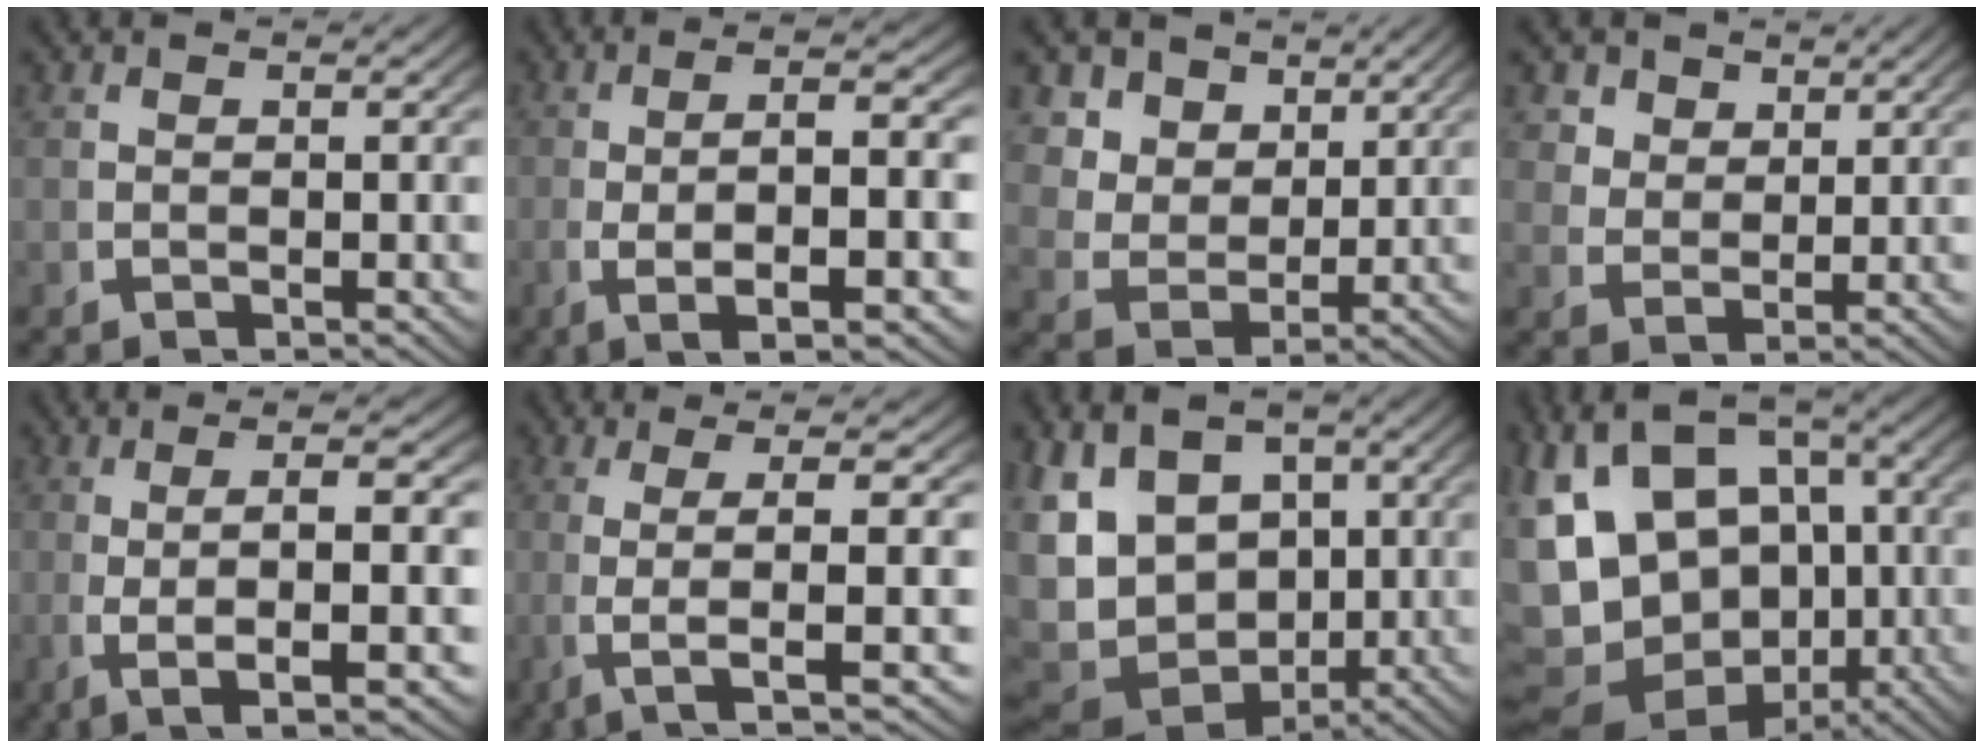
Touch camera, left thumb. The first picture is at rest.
{"total": 8.3, "force": [-1.2, 2.5, 7.9], "torque": [-0.149, -0.011, -0.004]}
{"total": 8.2, "force": [2.3, 6.6, 4.3], "torque": [-0.108, -0.030, 0.048]}
{"total": 4.3, "force": [2.5, 3.0, 1.8], "torque": [-0.041, -0.015, 0.054]}
{"total": 9.1, "force": [-0.9, 2.7, 8.6], "torque": [-0.165, -0.013, 0.002]}
{"total": 8.7, "force": [-0.2, 2.7, 8.3], "torque": [-0.174, -0.011, 0.010]}
{"total": 14.1, "force": [-0.3, 10.8, 9.0], "torque": [-0.194, -0.044, 0.011]}
{"total": 17.6, "force": [-2.3, 13.8, 10.8], "torque": [-0.233, -0.067, -0.007]}